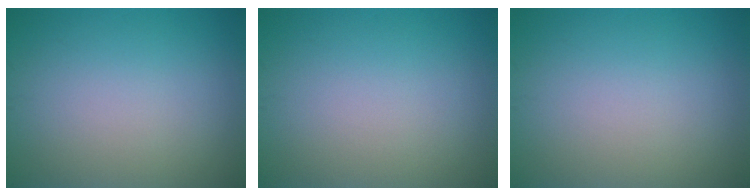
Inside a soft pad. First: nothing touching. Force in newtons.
{"total": 0.0}
{"total": 0.0}